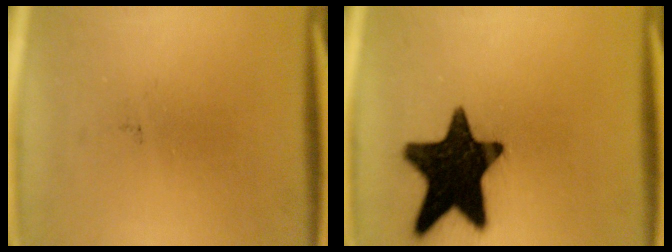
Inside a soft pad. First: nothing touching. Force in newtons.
{"total": 18.2}